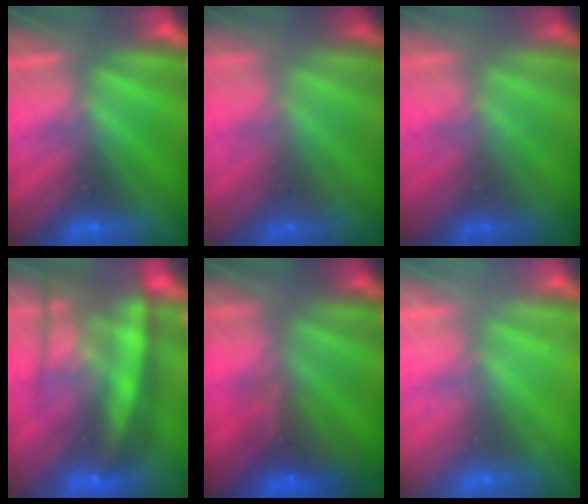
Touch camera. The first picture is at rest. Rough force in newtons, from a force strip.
{"total": 1.7}
{"total": 1.3}
{"total": 5.5}
{"total": 7.5}
{"total": 2.2}